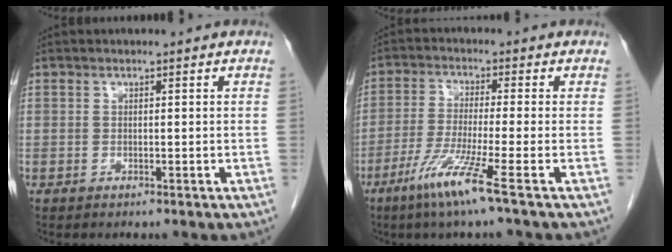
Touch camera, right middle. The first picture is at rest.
{"total": 7.8, "force": [-4.4, -1.4, 6.2], "torque": [-0.125, -0.025, -0.090]}